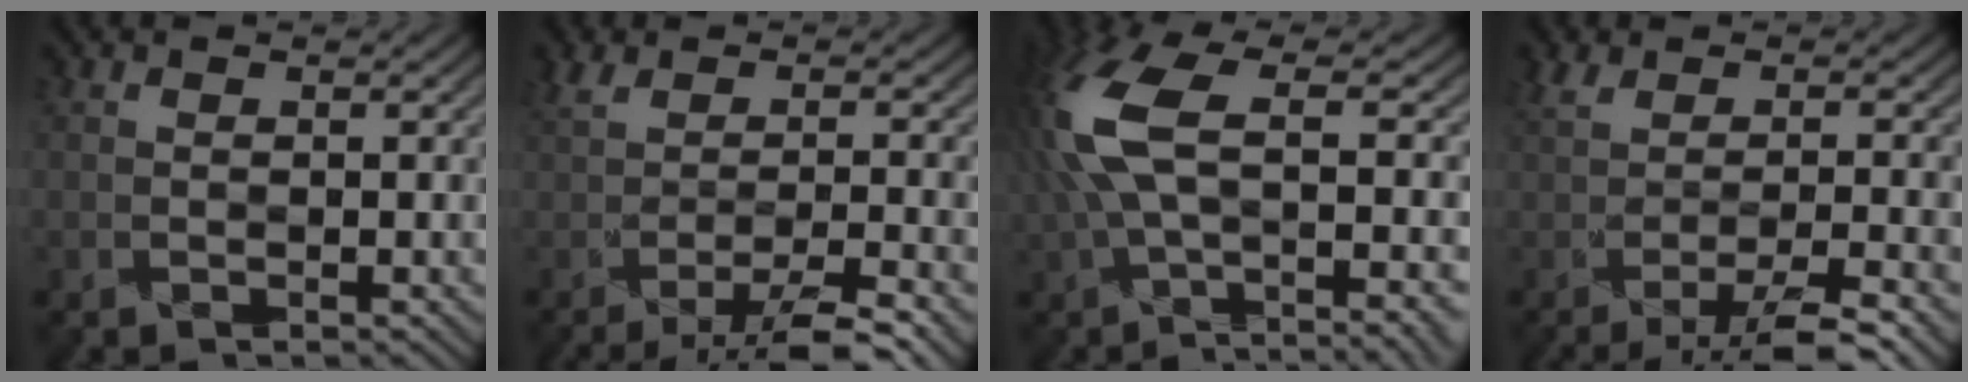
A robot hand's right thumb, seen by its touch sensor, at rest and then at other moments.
{"total": 6.0, "force": [-3.2, 0.7, 5.1], "torque": [-0.073, 0.011, -0.061]}
{"total": 13.6, "force": [-0.1, 4.6, 12.7], "torque": [-0.293, 0.014, 0.003]}
{"total": 5.5, "force": [-2.7, 0.5, 4.7], "torque": [-0.070, 0.011, -0.052]}